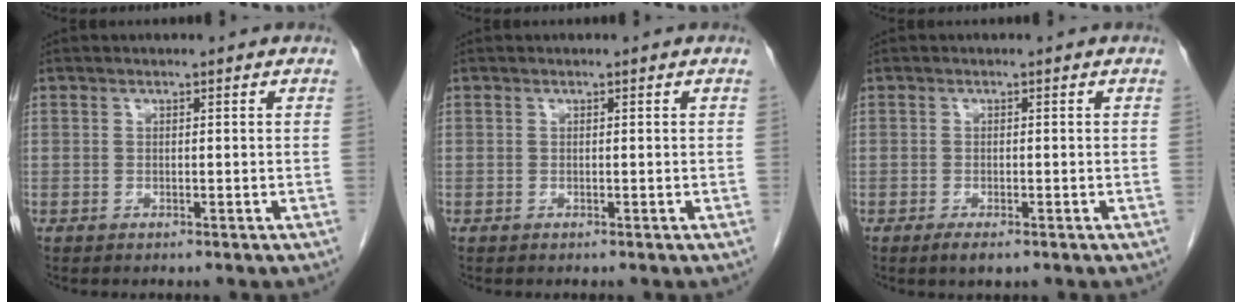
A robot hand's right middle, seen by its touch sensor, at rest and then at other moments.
{"total": 0.0}
{"total": 1.9, "force": [-1.2, 0.6, 1.4], "torque": [-0.028, -0.005, -0.017]}